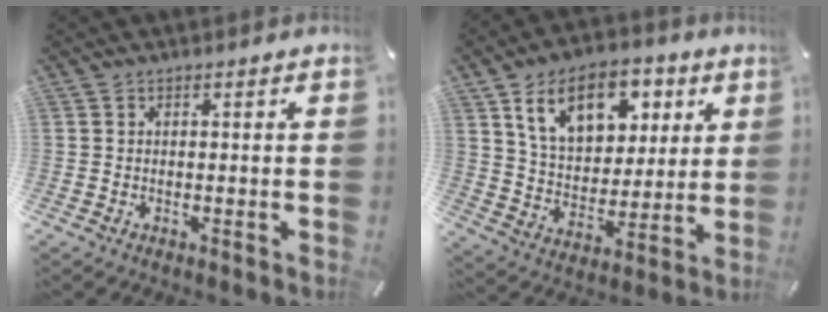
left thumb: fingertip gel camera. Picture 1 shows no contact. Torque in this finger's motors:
{"motor_torque": [2.36, 2.36, 1.39, -1.38, 0.33]}